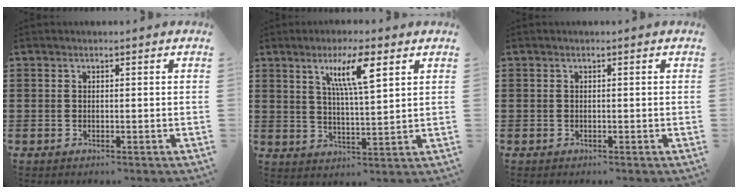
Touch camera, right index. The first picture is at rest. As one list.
[{"total": 8.1, "force": [3.9, 1.5, 6.9], "torque": [-0.138, 0.005, 0.062]}, {"total": 0.0}]